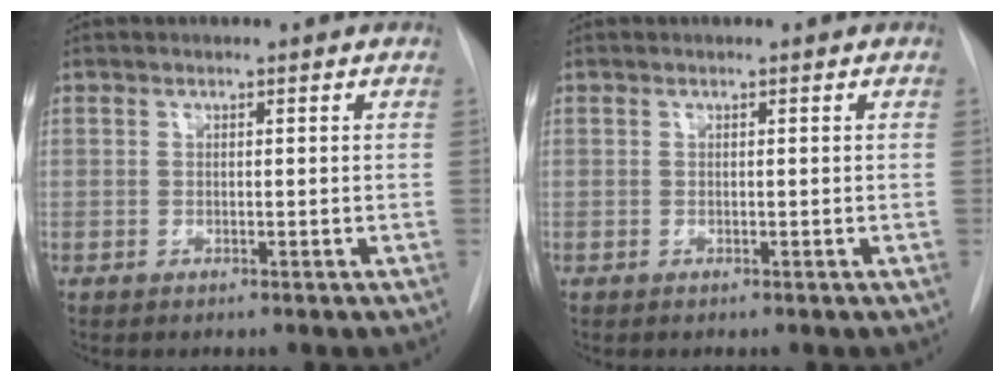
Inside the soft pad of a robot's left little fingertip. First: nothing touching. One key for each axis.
{"total": 0.0}